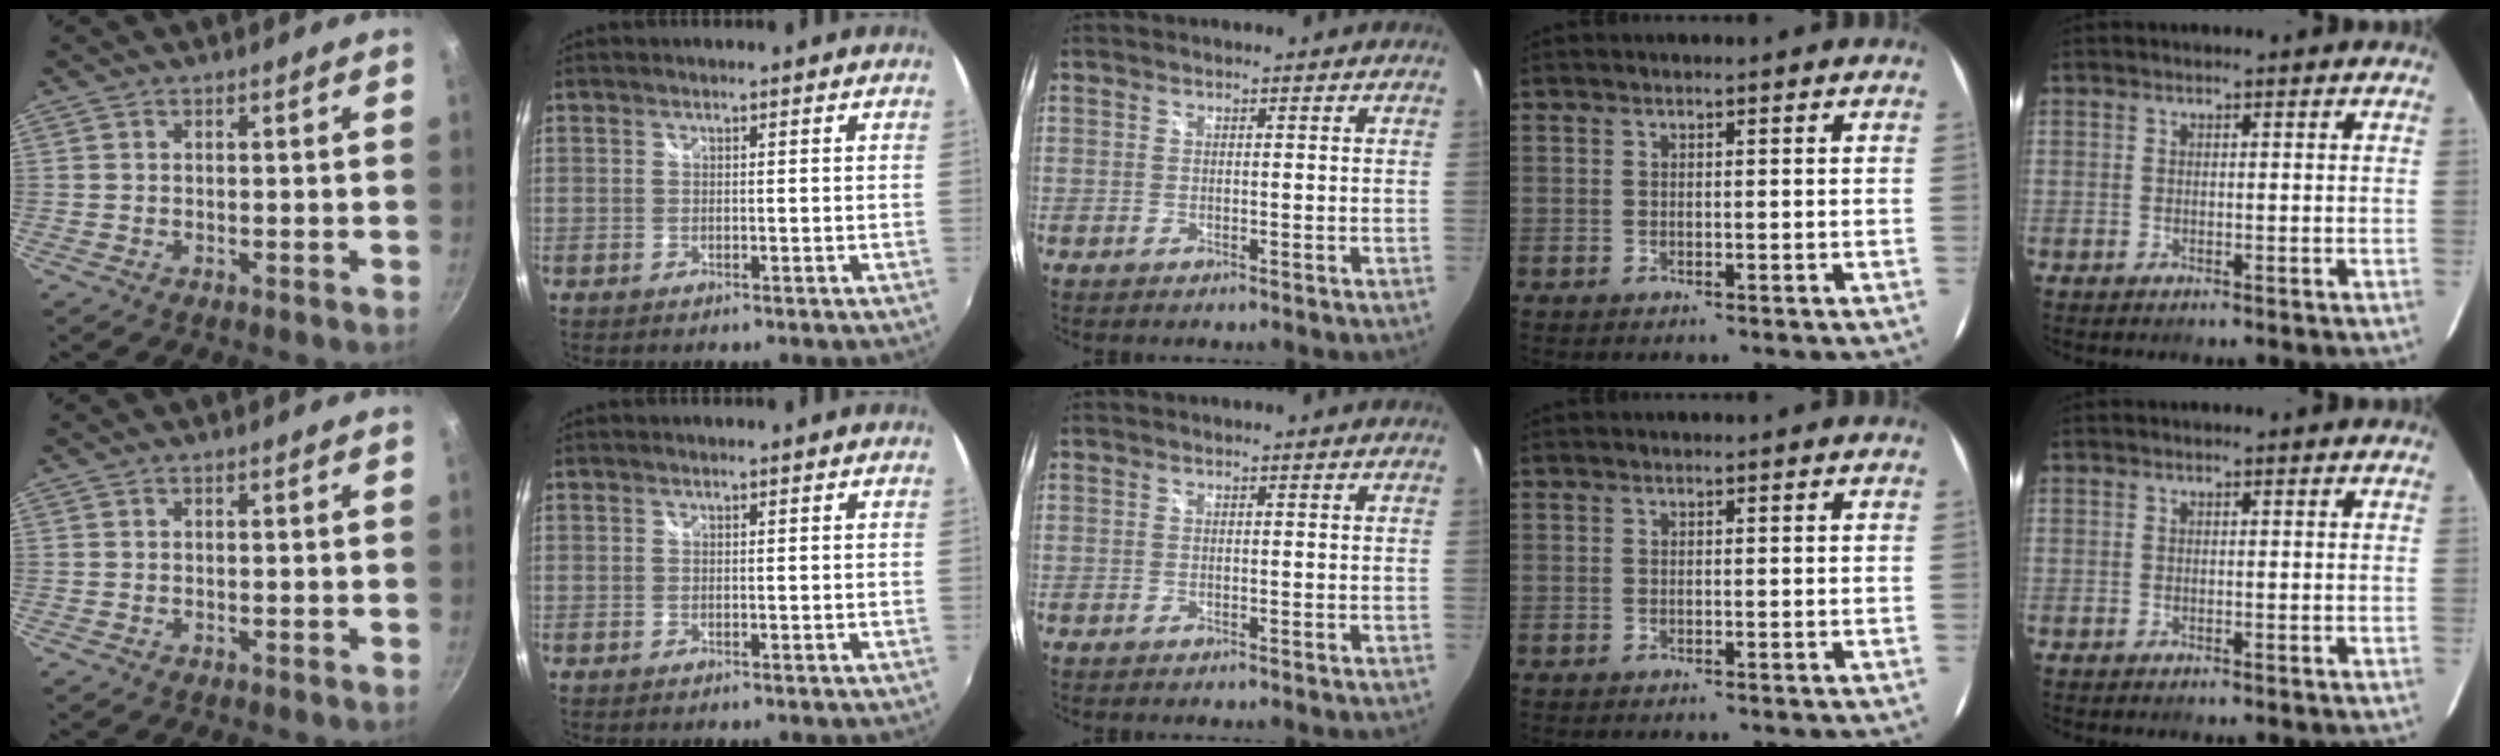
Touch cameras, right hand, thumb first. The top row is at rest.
{}